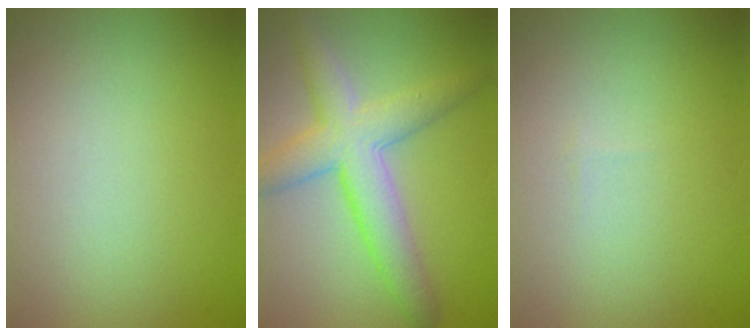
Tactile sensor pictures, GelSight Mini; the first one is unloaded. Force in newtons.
{"total": 5.8, "press": 5.8, "slide": 0.2}
{"total": 0.0}